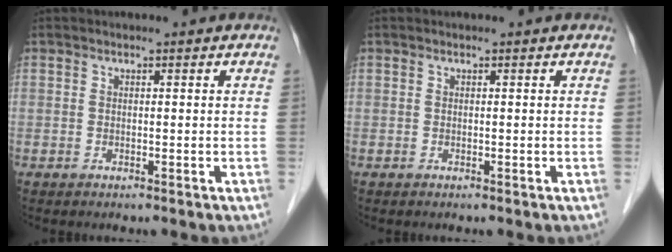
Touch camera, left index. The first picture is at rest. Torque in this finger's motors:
{"motor_torque": [-0.03, -0.03, 0.00, 0.00]}